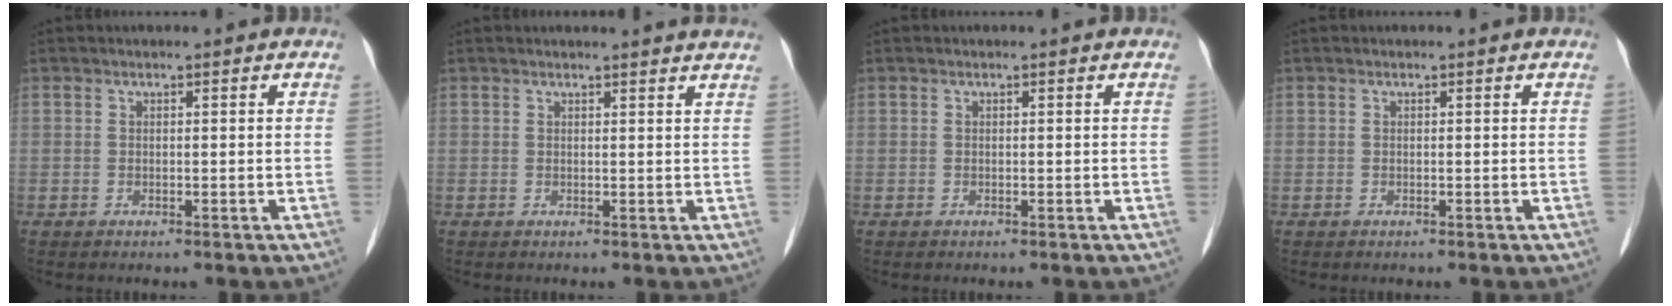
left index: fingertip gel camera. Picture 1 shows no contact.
{"total": 4.7, "force": [4.6, -0.3, 1.1], "torque": [-0.012, 0.000, 0.035]}
{"total": 0.0}
{"total": 0.0}